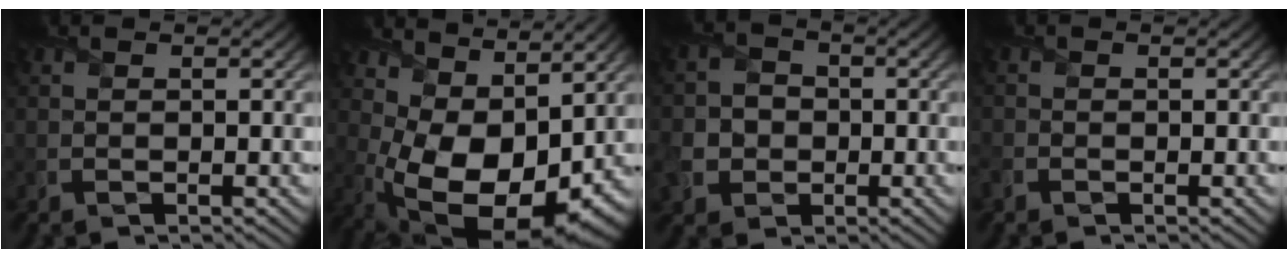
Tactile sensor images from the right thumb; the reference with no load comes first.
{"total": 14.8, "force": [2.7, 8.8, 11.6], "torque": [-0.205, -0.029, 0.071]}
{"total": 6.2, "force": [-1.5, 5.5, 2.3], "torque": [-0.067, -0.015, -0.048]}
{"total": 1.3, "force": [-1.0, 0.8, 0.3], "torque": [-0.010, -0.006, -0.027]}